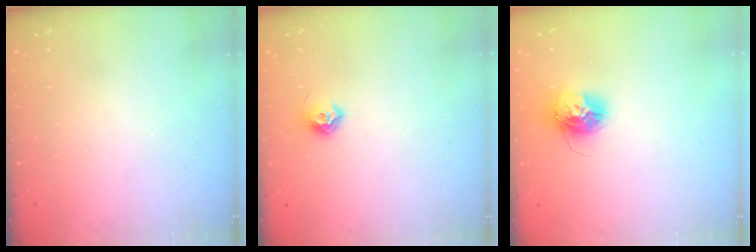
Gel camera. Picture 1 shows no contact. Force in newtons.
{"total": 7.9, "press": 7.8, "slide": 0.9}
{"total": 12.4, "press": 12.4, "slide": 1.0}